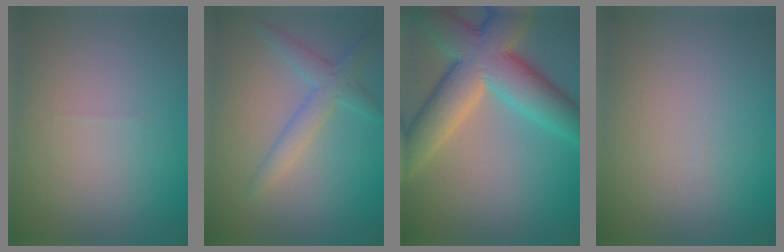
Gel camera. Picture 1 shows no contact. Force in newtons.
{"total": 2.9, "press": 2.9, "slide": 0.1}
{"total": 11.4, "press": 11.3, "slide": 0.8}
{"total": 0.0}